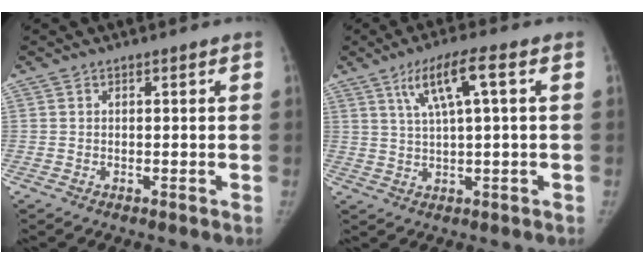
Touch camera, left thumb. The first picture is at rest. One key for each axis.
{"total": 8.2, "fx": 2.9, "fy": 1.1, "fz": 7.6, "tx": -0.150, "ty": 0.009, "tz": 0.054}